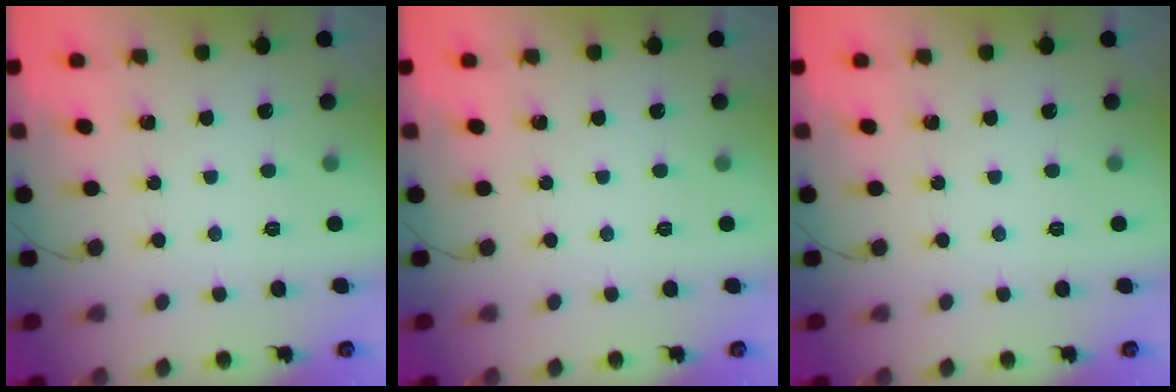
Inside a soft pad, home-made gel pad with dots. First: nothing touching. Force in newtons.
{"total": 0.0}
{"total": 0.0}